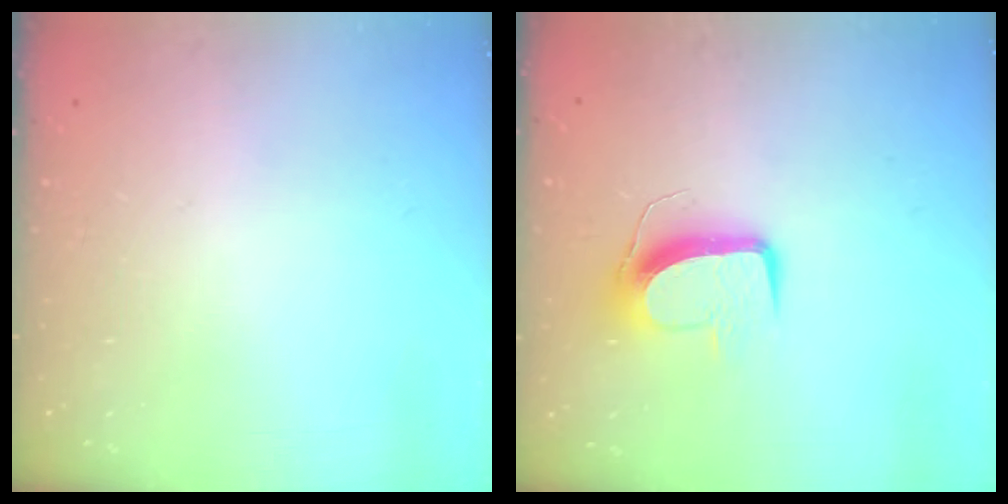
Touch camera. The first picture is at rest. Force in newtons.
{"total": 9.8, "press": 9.8, "slide": 0.8}